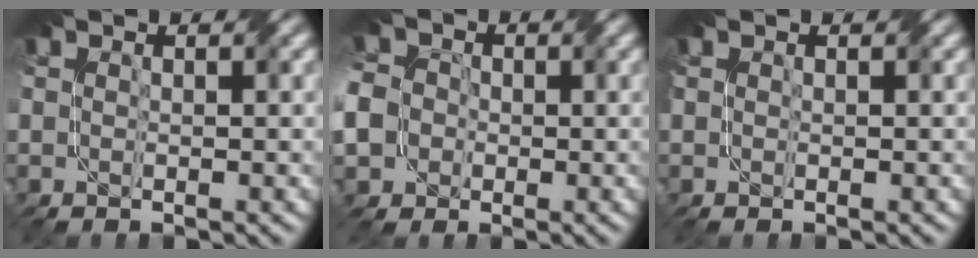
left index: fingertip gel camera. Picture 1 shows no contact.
{"total": 7.9, "force": [-1.5, 7.1, 3.0], "torque": [-0.082, 0.003, -0.056]}
{"total": 0.0}